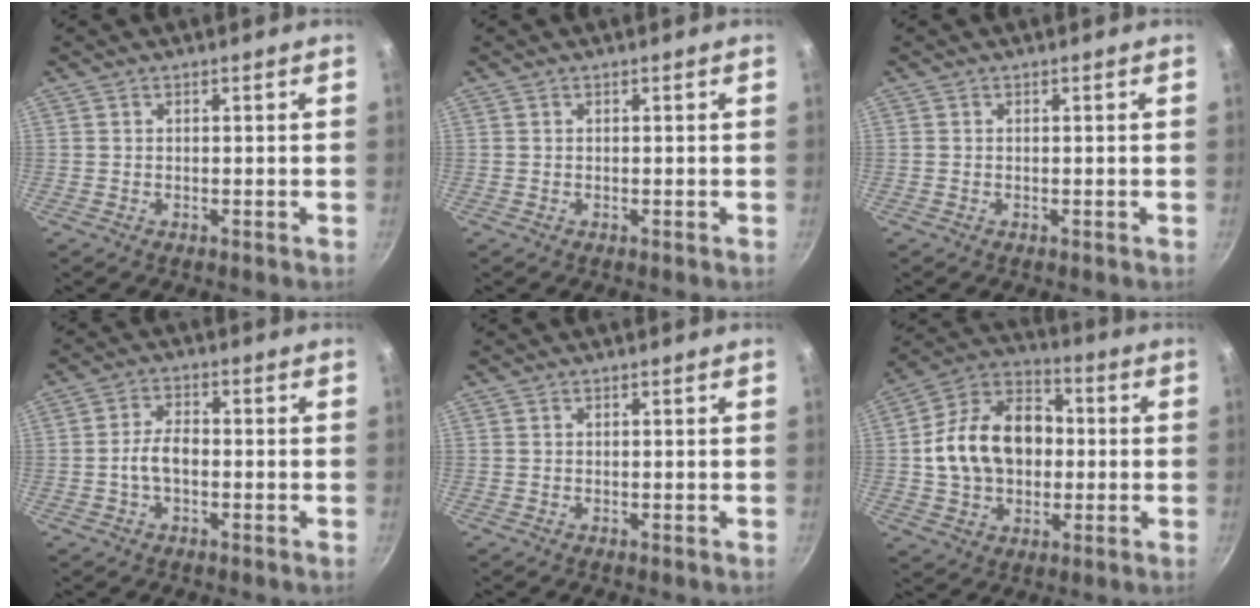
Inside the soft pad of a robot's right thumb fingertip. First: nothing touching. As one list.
[{"total": 0.0}, {"total": 0.0}, {"total": 5.0, "force": [-1.1, 2.8, 3.9], "torque": [-0.068, 0.024, -0.024]}, {"total": 0.0}, {"total": 18.1, "force": [0.3, 13.4, 12.2], "torque": [-0.181, 0.035, -0.005]}]